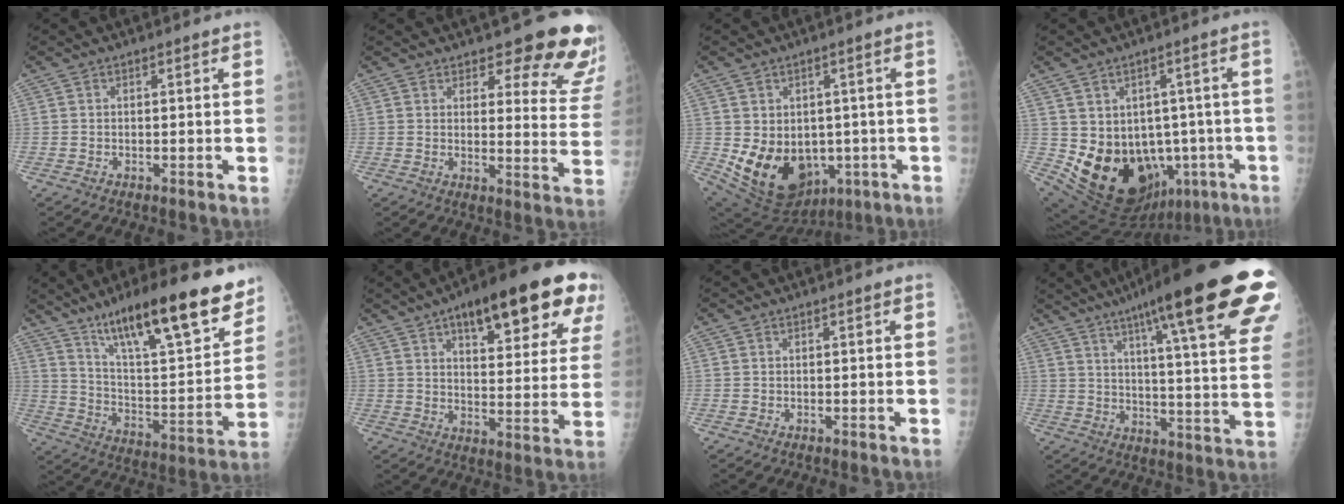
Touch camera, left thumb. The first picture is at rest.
{"total": 12.7, "force": [10.4, 4.1, 6.2], "torque": [-0.022, -0.070, 0.103]}
{"total": 15.7, "force": [-2.7, 12.1, 9.6], "torque": [-0.142, -0.003, -0.004]}
{"total": 18.4, "force": [-4.0, 13.8, 11.5], "torque": [-0.153, 0.006, -0.021]}
{"total": 25.0, "force": [16.8, 6.1, 17.4], "torque": [-0.243, -0.061, 0.276]}
{"total": 23.8, "force": [12.9, 8.3, 18.2], "torque": [-0.215, -0.018, 0.177]}
{"total": 0.0}
{"total": 30.4, "force": [18.1, 4.8, 23.9], "torque": [-0.277, -0.036, 0.248]}